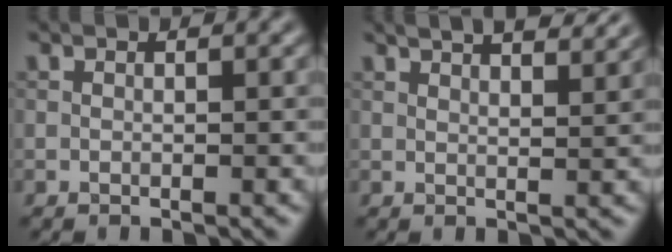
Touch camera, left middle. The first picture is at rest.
{"total": 6.2, "force": [4.6, 2.1, 3.6], "torque": [-0.024, 0.030, 0.035]}